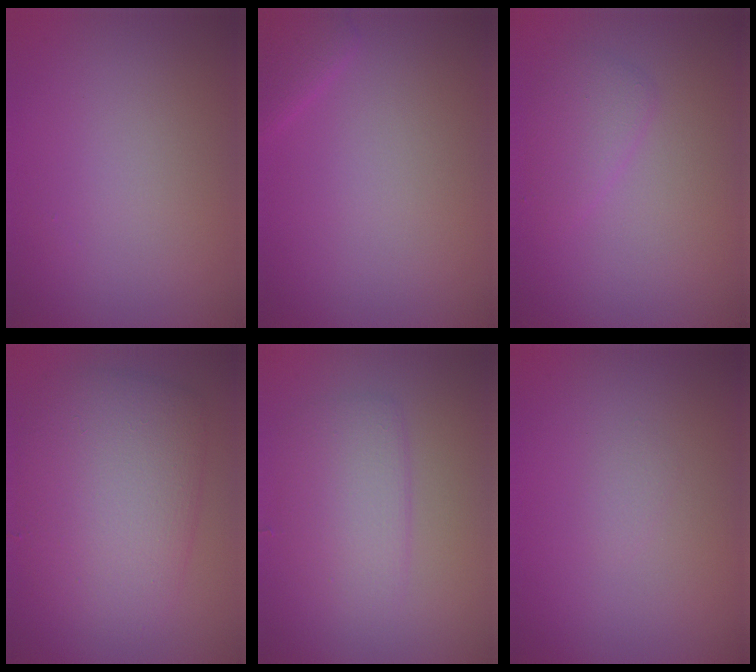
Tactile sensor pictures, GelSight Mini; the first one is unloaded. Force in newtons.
{"total": 1.4, "press": 1.4, "slide": 0.1}
{"total": 1.9, "press": 1.9, "slide": 0.1}
{"total": 7.2, "press": 7.2, "slide": 0.1}
{"total": 2.3, "press": 2.3, "slide": 0.1}
{"total": 0.5, "press": 0.5, "slide": 0.1}